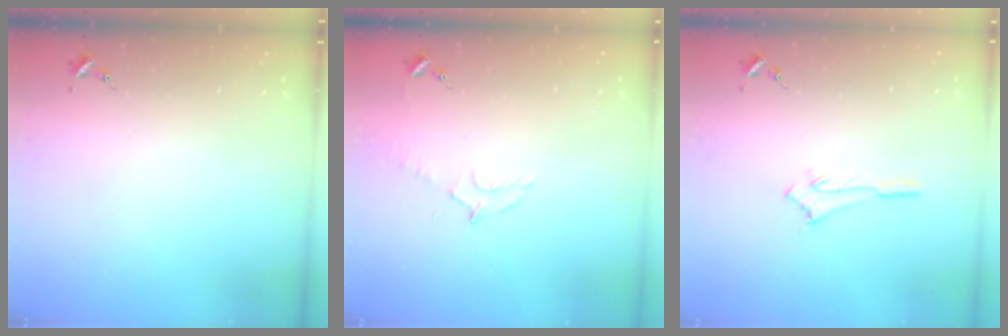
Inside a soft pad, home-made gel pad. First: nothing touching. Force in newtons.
{"total": 7.3, "press": 7.2, "slide": 0.9}
{"total": 2.5, "press": 2.5, "slide": 0.2}